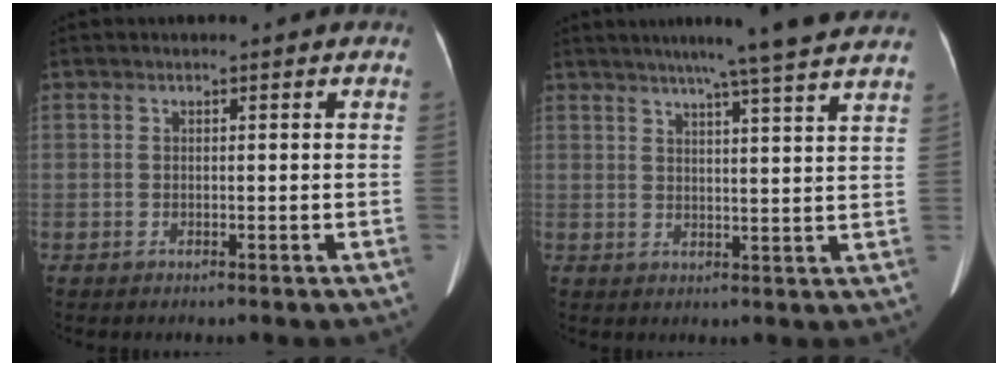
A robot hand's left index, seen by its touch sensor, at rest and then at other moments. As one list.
[{"total": 14.3, "force": [12.0, -1.2, 7.6], "torque": [-0.116, 0.001, 0.138]}]